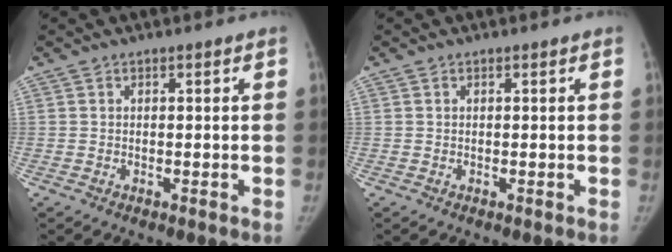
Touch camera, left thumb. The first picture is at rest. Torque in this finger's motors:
{"motor_torque": [0.11, 0.18, -0.14, -0.51, 0.03]}